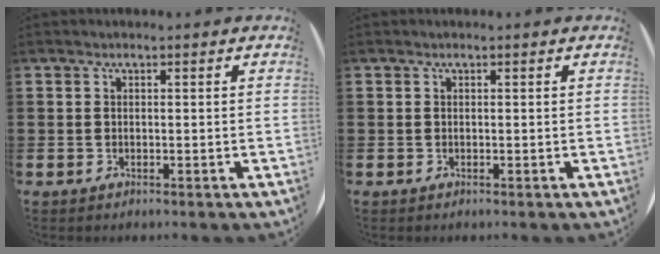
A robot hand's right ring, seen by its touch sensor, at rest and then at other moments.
{"total": 0.0}